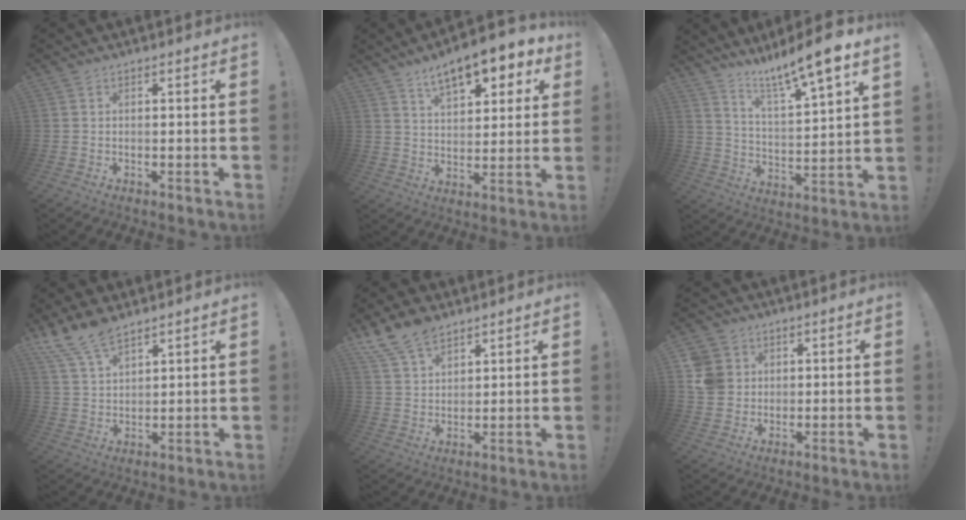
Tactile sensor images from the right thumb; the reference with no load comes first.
{"total": 12.8, "force": [8.1, 5.6, 8.1], "torque": [-0.116, -0.049, 0.139]}
{"total": 12.1, "force": [9.9, 0.3, 7.0], "torque": [-0.129, -0.076, 0.158]}
{"total": 10.2, "force": [8.2, 4.1, 4.5], "torque": [-0.096, -0.042, 0.161]}
{"total": 10.8, "force": [7.9, 6.1, 4.1], "torque": [-0.077, -0.040, 0.157]}
{"total": 8.0, "force": [2.0, 7.3, 2.6], "torque": [-0.052, -0.004, 0.041]}